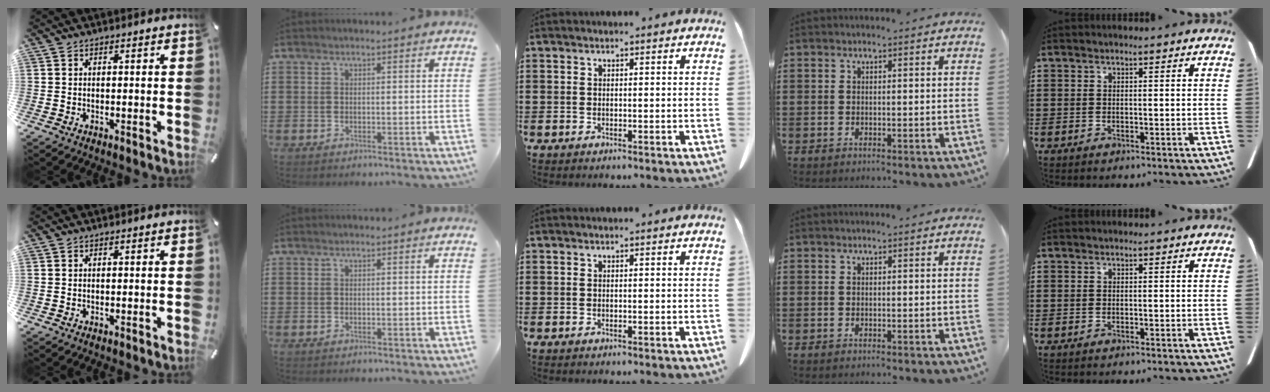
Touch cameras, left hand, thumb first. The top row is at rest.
{}